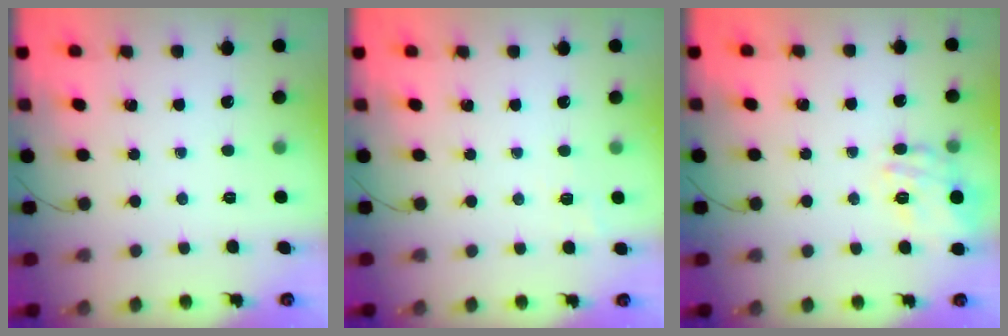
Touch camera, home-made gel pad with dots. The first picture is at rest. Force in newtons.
{"total": 6.8, "press": 6.6, "slide": 1.6}
{"total": 15.1, "press": 15.1, "slide": 1.2}